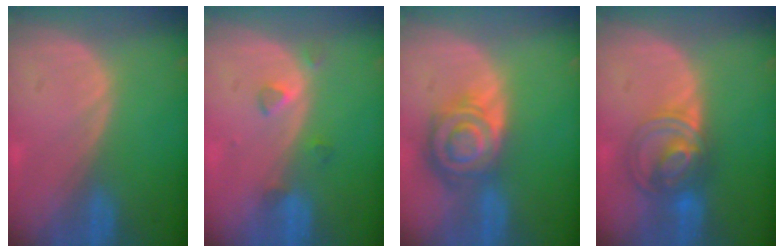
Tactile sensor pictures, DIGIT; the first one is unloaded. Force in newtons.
{"total": 2.5, "press": 2.3, "slide": 0.9}
{"total": 8.5, "press": 7.4, "slide": 4.2}
{"total": 7.0, "press": 6.5, "slide": 2.6}